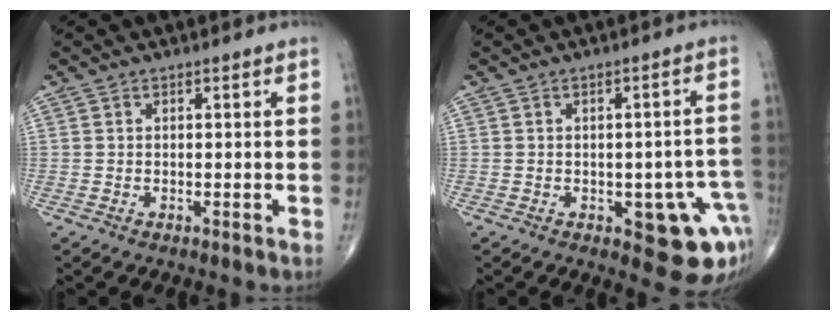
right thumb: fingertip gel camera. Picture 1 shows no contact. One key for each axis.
{"total": 9.1, "fx": -3.5, "fy": 4.3, "fz": 7.3, "tx": -0.046, "ty": 0.015, "tz": -0.036}